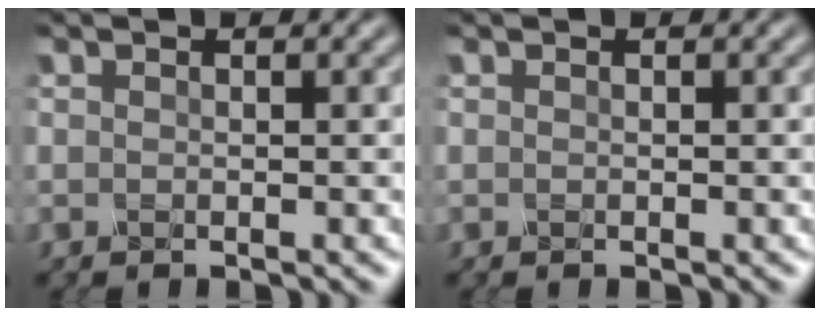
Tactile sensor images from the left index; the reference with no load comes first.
{"total": 0.0}